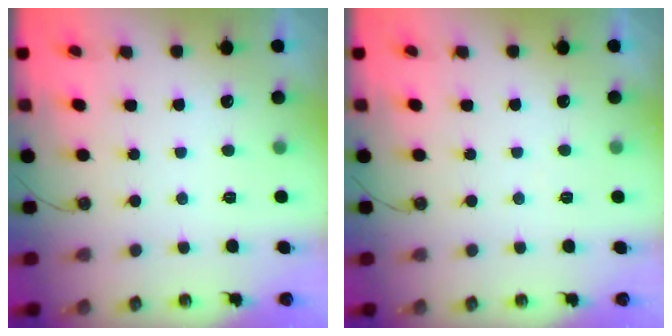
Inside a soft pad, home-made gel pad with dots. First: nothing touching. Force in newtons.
{"total": 2.3, "press": 2.2, "slide": 0.4}